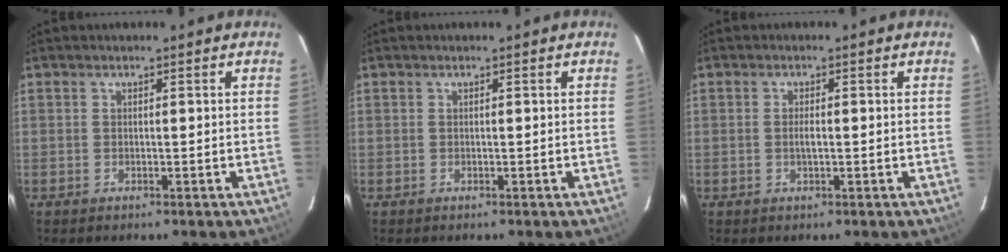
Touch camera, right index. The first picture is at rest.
{"total": 0.0}
{"total": 1.5, "force": [-0.2, 0.5, 1.4], "torque": [-0.025, -0.002, -0.004]}